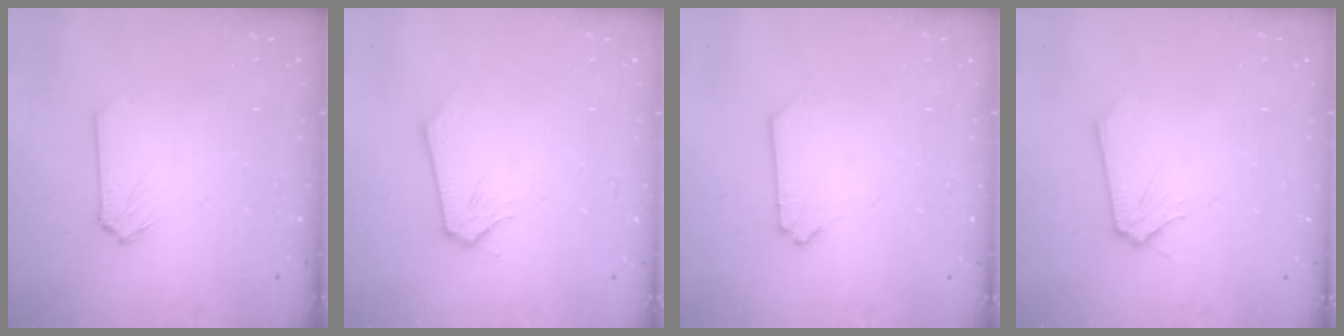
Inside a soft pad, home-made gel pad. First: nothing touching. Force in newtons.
{"total": 0.0}
{"total": 0.0}
{"total": 0.0}